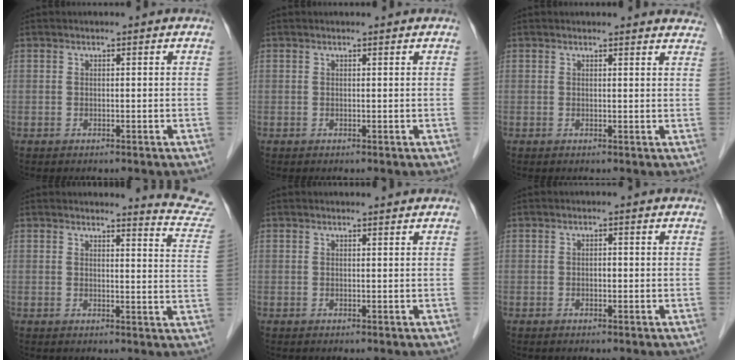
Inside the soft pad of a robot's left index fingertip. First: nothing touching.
{"total": 0.0}
{"total": 5.4, "force": [5.3, 1.1, 0.5], "torque": [0.014, -0.012, 0.029]}
{"total": 7.7, "force": [7.6, -0.7, -0.2], "torque": [0.000, -0.082, 0.063]}
{"total": 1.0, "force": [1.0, 0.0, 0.1], "torque": [-0.007, -0.001, 0.012]}
{"total": 0.9, "force": [-0.5, 0.4, 0.6], "torque": [-0.010, -0.004, -0.010]}